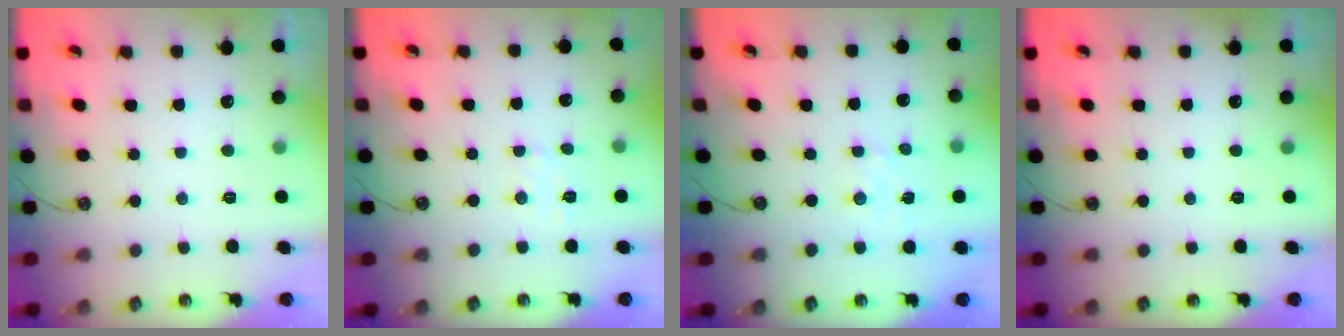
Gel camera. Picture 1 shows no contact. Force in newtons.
{"total": 5.2, "press": 5.1, "slide": 0.6}
{"total": 2.3, "press": 2.3, "slide": 0.4}
{"total": 0.0}